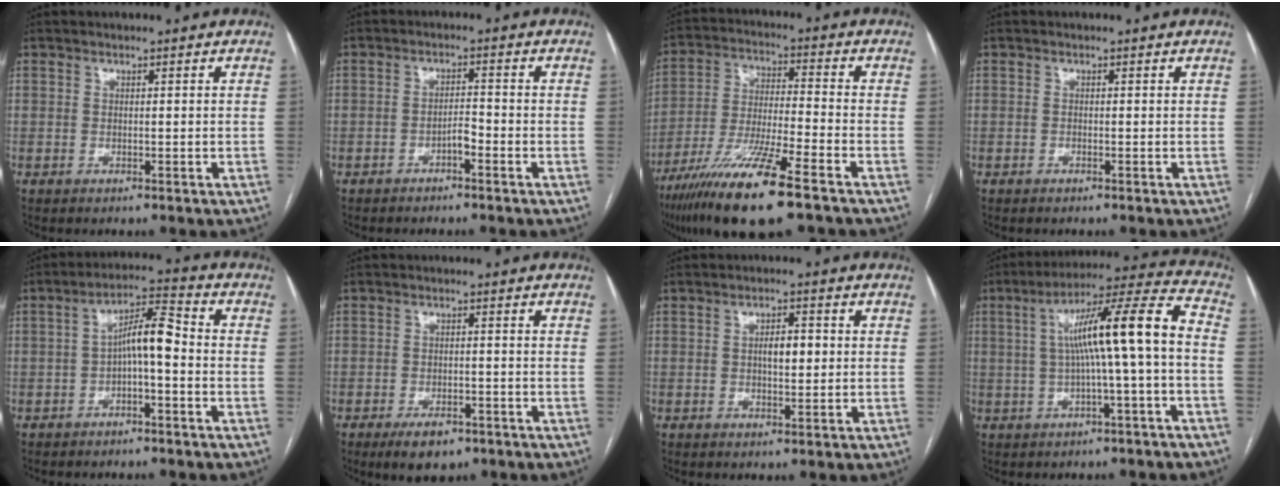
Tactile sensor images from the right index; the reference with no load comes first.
{"total": 2.3, "force": [-1.5, 0.5, 1.7], "torque": [-0.026, 0.004, -0.027]}
{"total": 15.9, "force": [-10.1, 1.1, 12.2], "torque": [-0.247, -0.043, -0.186]}
{"total": 0.0}
{"total": 6.8, "force": [-1.0, 1.5, 6.6], "torque": [-0.115, 0.029, -0.019]}
{"total": 5.3, "force": [-3.4, 2.4, 3.2], "torque": [-0.056, -0.002, -0.049]}
{"total": 3.8, "force": [0.2, 1.4, 3.5], "torque": [-0.057, 0.006, 0.005]}
{"total": 13.2, "force": [-0.2, -0.1, 13.2], "torque": [-0.209, 0.034, -0.005]}